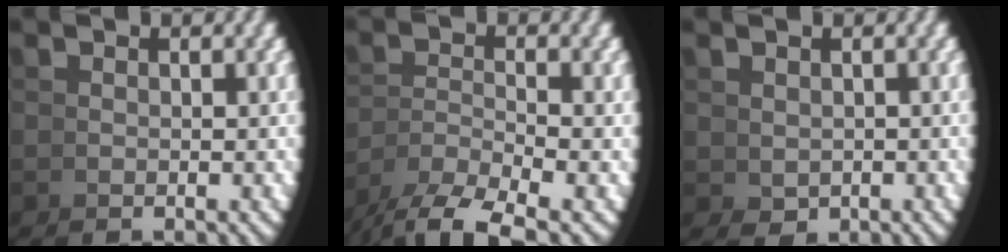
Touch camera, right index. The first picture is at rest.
{"total": 4.8, "force": [-3.5, 1.6, 2.8], "torque": [-0.051, -0.016, -0.046]}
{"total": 0.5, "force": [0.4, -0.3, 0.2], "torque": [0.015, -0.006, 0.024]}